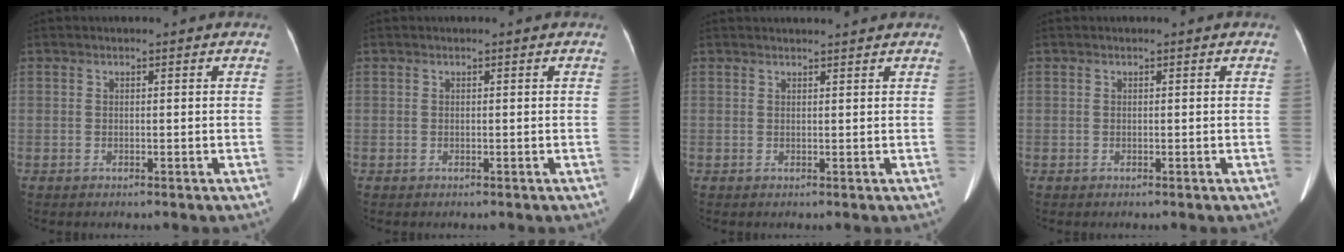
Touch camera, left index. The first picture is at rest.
{"total": 0.0}
{"total": 3.2, "force": [3.0, -0.3, 0.8], "torque": [-0.011, 0.016, 0.041]}
{"total": 0.0}